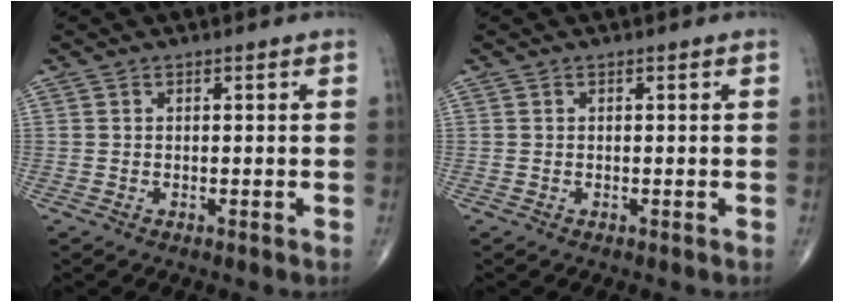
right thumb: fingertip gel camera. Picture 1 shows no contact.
{"total": 0.0}